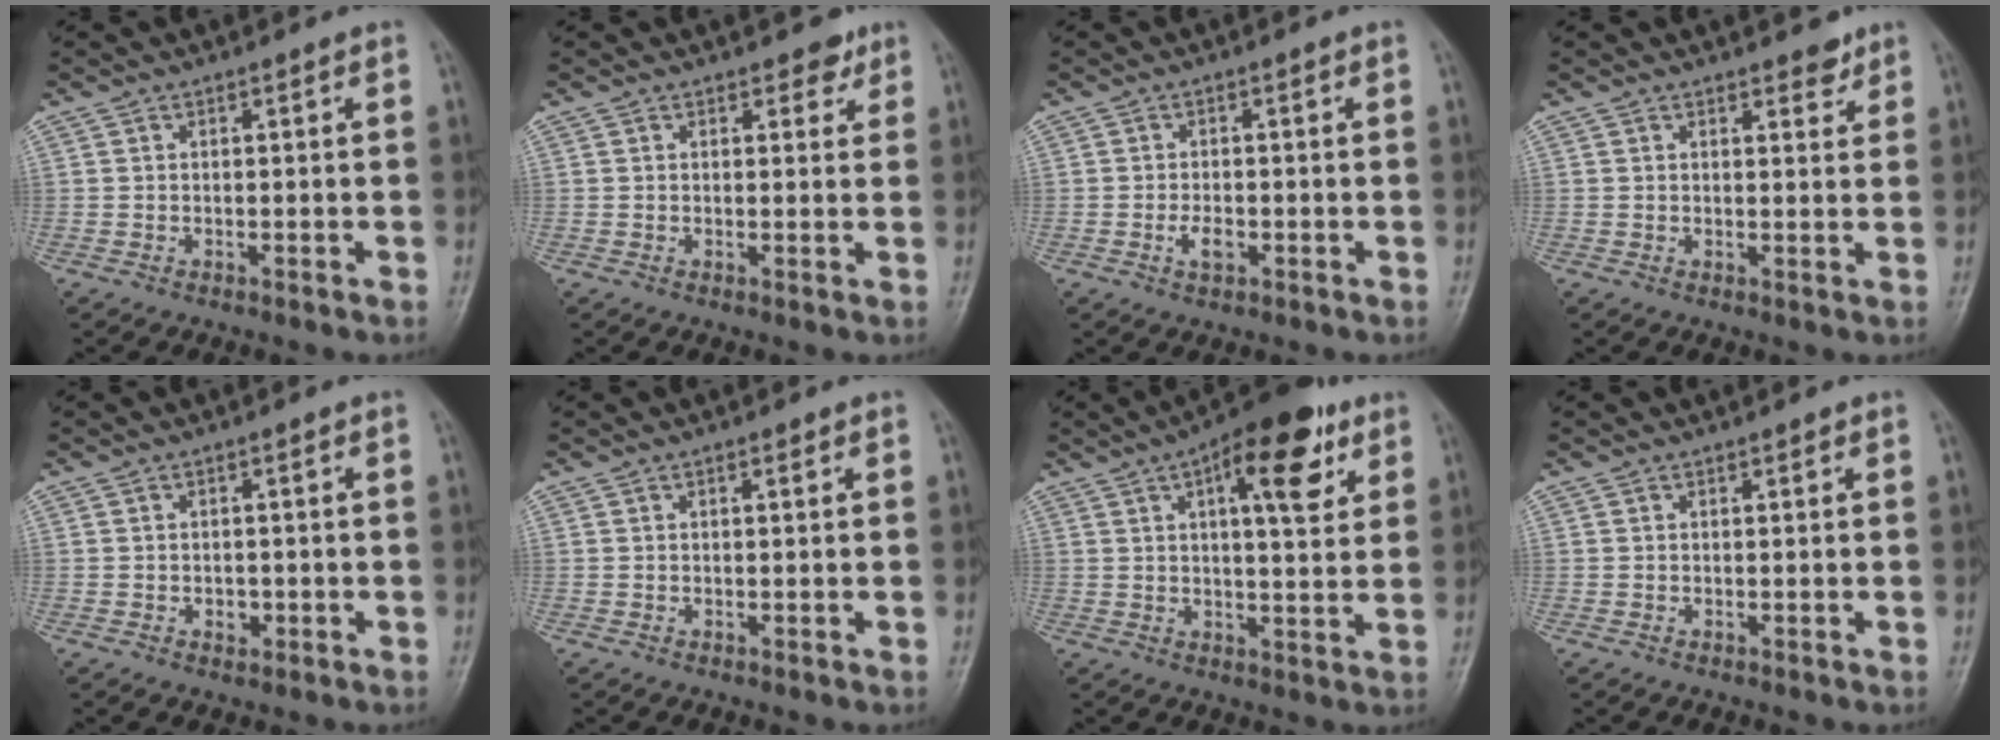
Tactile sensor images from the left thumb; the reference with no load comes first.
{"total": 2.4, "force": [1.7, 1.4, 1.0], "torque": [0.005, -0.008, 0.019]}
{"total": 2.7, "force": [-0.9, 1.5, 2.1], "torque": [-0.036, 0.001, -0.017]}
{"total": 2.7, "force": [2.1, 1.2, 1.2], "torque": [-0.001, -0.013, 0.027]}
{"total": 1.8, "force": [-0.4, 1.4, 1.0], "torque": [-0.007, 0.002, -0.003]}
{"total": 0.8, "force": [0.4, 0.3, 0.7], "torque": [-0.010, 0.000, 0.005]}
{"total": 14.1, "force": [6.3, 5.3, 11.4], "torque": [-0.135, -0.010, 0.084]}
{"total": 0.6, "force": [0.4, 0.3, 0.4], "torque": [-0.004, -0.002, 0.004]}